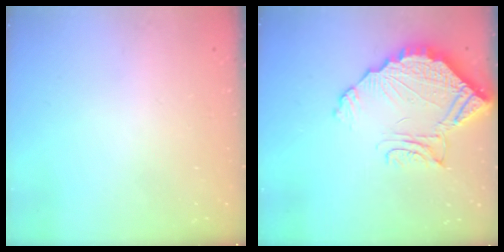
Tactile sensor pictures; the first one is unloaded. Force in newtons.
{"total": 15.9, "press": 15.8, "slide": 1.7}